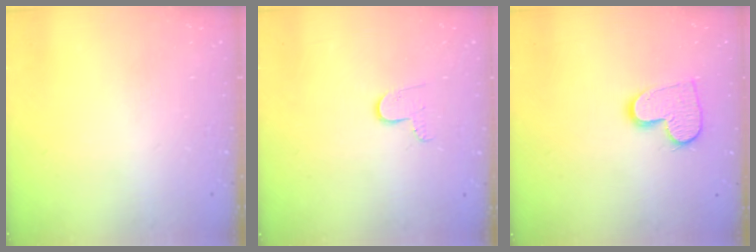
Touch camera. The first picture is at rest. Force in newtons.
{"total": 5.2, "press": 5.2, "slide": 0.4}
{"total": 12.0, "press": 11.9, "slide": 0.8}